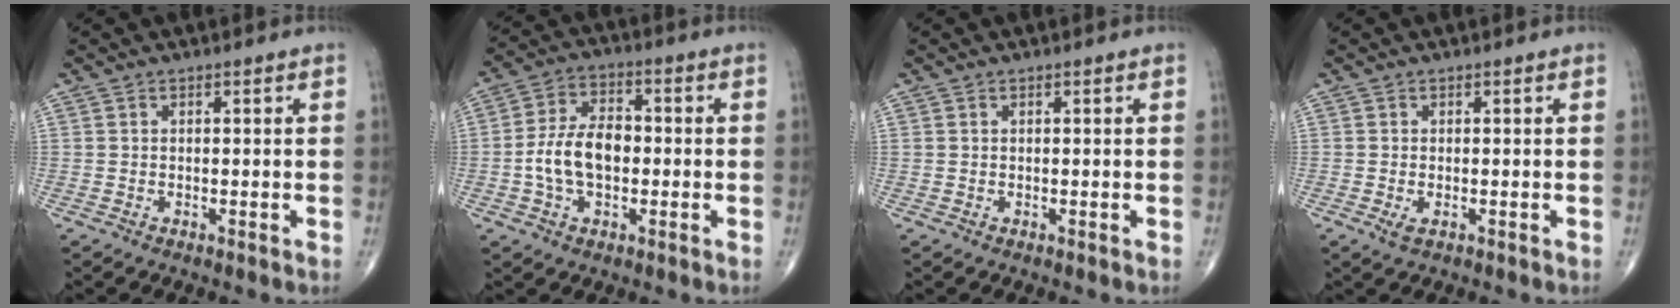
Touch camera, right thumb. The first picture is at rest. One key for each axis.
{"total": 10.1, "fx": -1.2, "fy": 6.2, "fz": 7.9, "tx": -0.143, "ty": 0.023, "tz": -0.029}
{"total": 0.0}
{"total": 1.6, "fx": -0.5, "fy": 0.7, "fz": 1.3, "tx": -0.029, "ty": -0.005, "tz": -0.008}